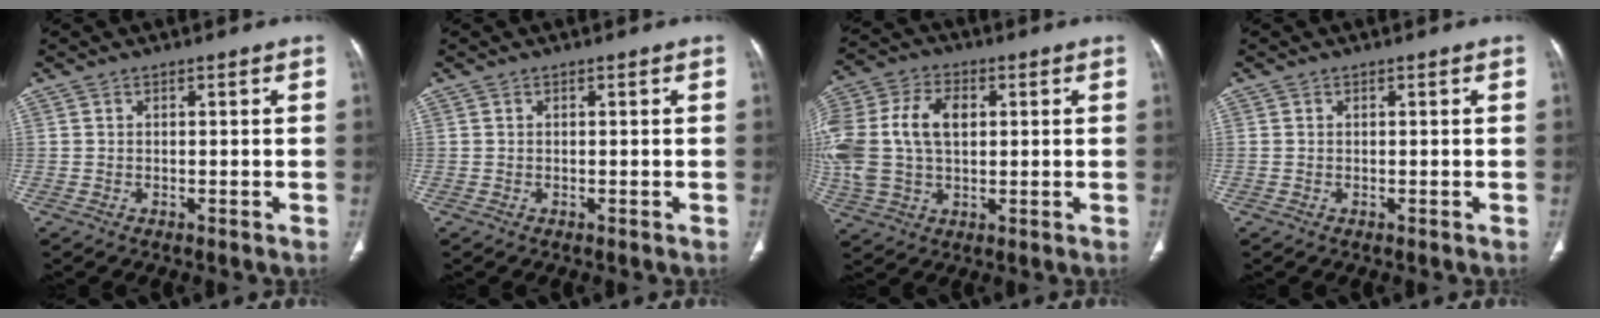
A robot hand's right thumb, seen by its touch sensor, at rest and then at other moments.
{"total": 0.0}
{"total": 19.7, "force": [2.8, 13.3, 14.3], "torque": [-0.346, 0.021, 0.058]}
{"total": 0.0}